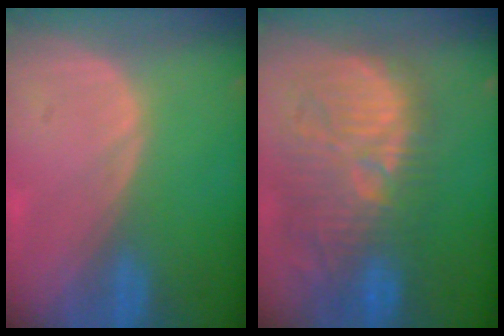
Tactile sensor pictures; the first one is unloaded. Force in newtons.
{"total": 12.6, "press": 12.0, "slide": 4.1}